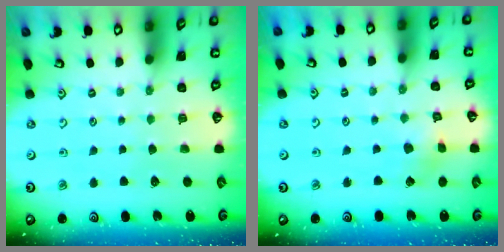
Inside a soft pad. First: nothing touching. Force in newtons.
{"total": 4.5, "press": 4.5, "slide": 0.4}